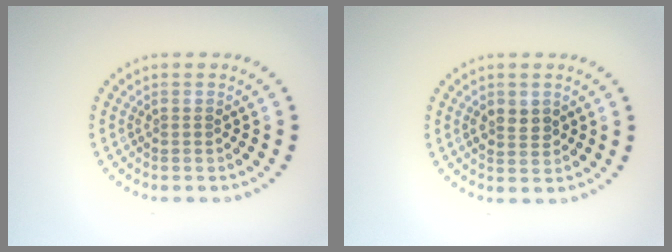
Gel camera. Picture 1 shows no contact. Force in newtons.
{"total": 2.0, "press": 2.0, "slide": 0.2}